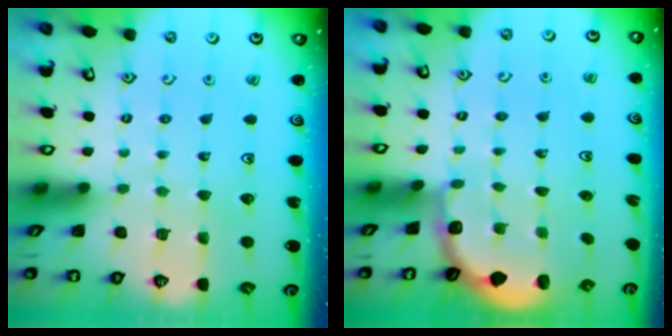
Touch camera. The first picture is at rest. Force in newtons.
{"total": 1.9, "press": 1.8, "slide": 0.8}